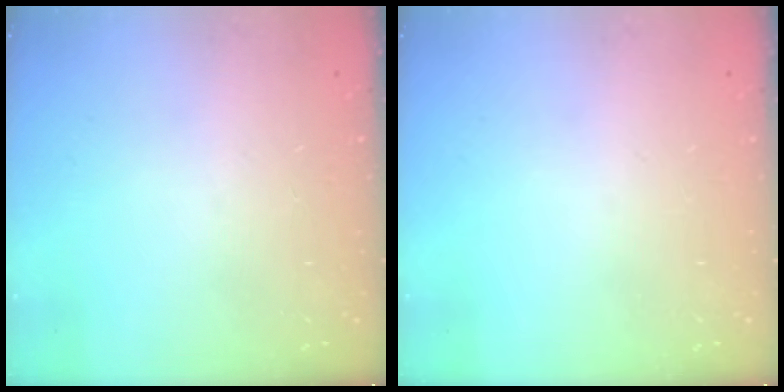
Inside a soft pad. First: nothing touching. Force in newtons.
{"total": 0.0}